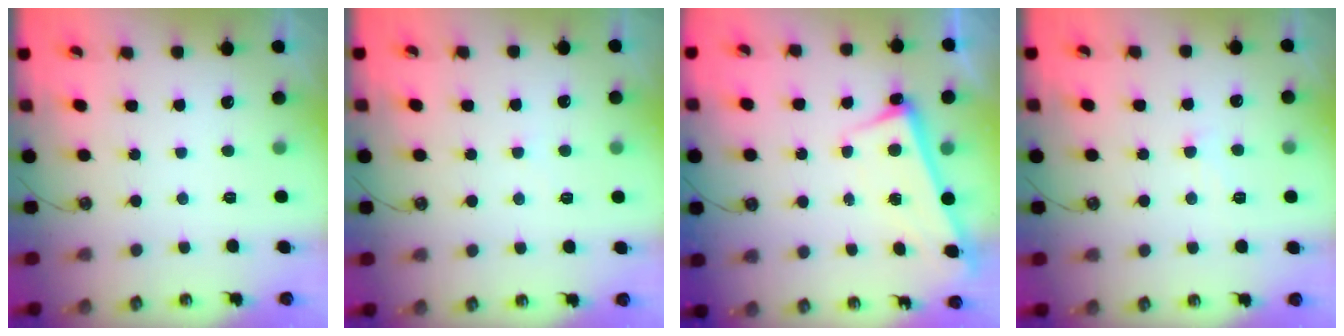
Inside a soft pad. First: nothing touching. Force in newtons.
{"total": 1.4, "press": 1.4, "slide": 0.3}
{"total": 2.6, "press": 2.5, "slide": 0.8}
{"total": 0.8, "press": 0.5, "slide": 0.6}